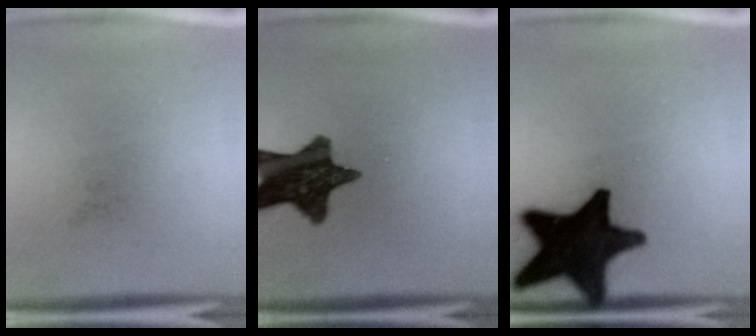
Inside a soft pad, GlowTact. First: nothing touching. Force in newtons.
{"total": 13.1}
{"total": 20.2}